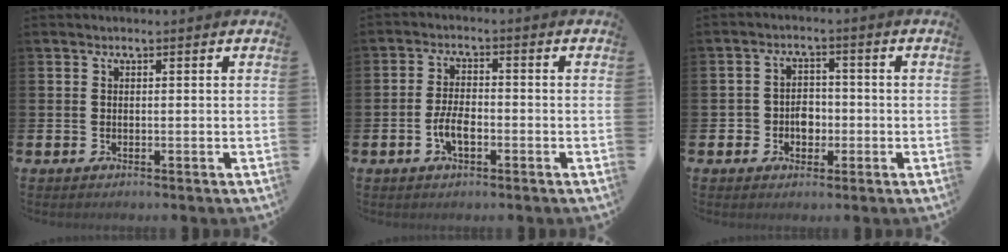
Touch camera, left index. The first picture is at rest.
{"total": 3.9, "force": [-1.2, 1.8, 3.3], "torque": [-0.057, 0.002, -0.025]}
{"total": 3.4, "force": [-1.0, 3.0, 1.4], "torque": [-0.020, 0.003, -0.027]}